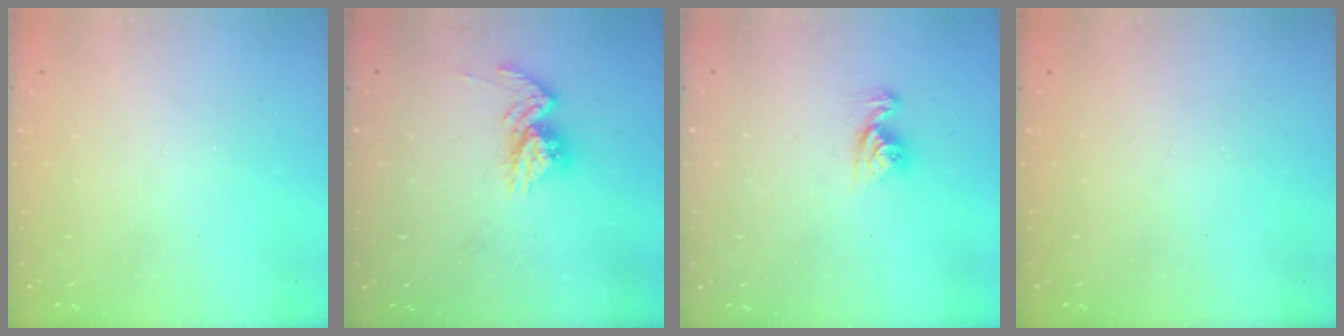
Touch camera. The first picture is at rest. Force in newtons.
{"total": 11.5, "press": 11.4, "slide": 0.8}
{"total": 8.2, "press": 8.2, "slide": 0.8}
{"total": 0.0}